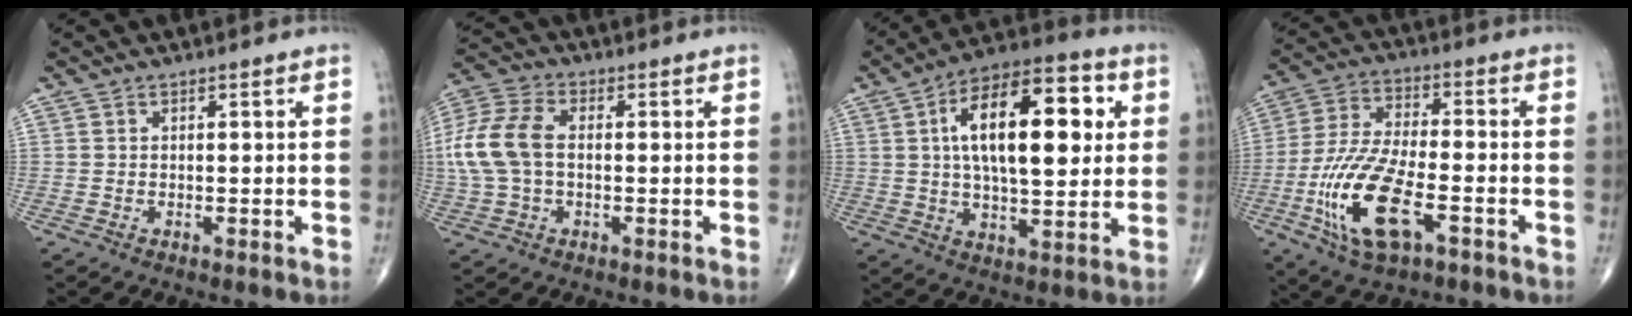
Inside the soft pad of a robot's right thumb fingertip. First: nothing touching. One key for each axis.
{"total": 12.1, "fx": 0.2, "fy": 7.6, "fz": 9.4, "tx": -0.217, "ty": 0.027, "tz": 0.001}
{"total": 20.8, "fx": 4.4, "fy": 9.2, "fz": 18.1, "tx": -0.269, "ty": 0.010, "tz": 0.062}
{"total": 16.5, "fx": -6.1, "fy": 6.6, "fz": 13.8, "tx": -0.292, "ty": 0.019, "tz": -0.109}